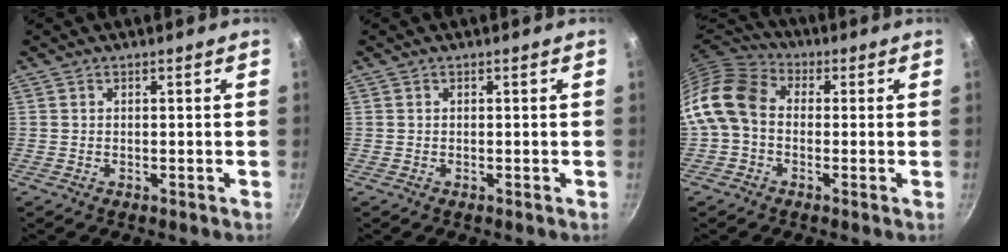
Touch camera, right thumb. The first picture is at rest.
{"total": 0.0}
{"total": 12.0, "force": [-0.6, 9.1, 7.8], "torque": [-0.137, 0.032, -0.035]}